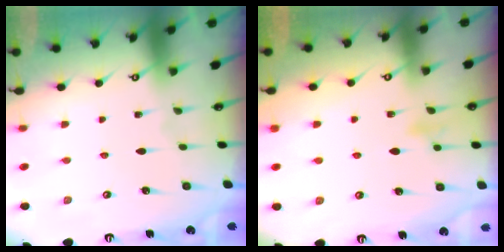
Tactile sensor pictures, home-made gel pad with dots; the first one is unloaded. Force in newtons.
{"total": 7.3, "press": 7.1, "slide": 1.5}